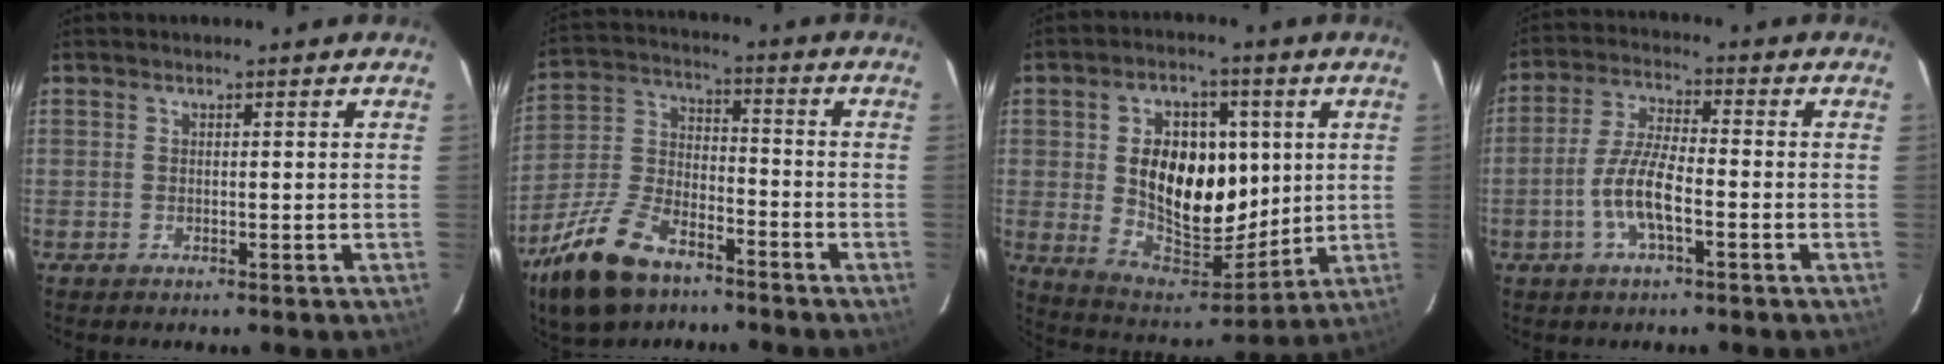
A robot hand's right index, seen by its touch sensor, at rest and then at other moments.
{"total": 17.2, "force": [-11.3, 8.3, 9.9], "torque": [-0.224, -0.001, -0.210]}
{"total": 17.2, "force": [2.5, 11.1, 12.9], "torque": [-0.234, 0.003, 0.059]}
{"total": 7.9, "force": [-3.1, 1.9, 7.0], "torque": [-0.147, 0.001, -0.060]}